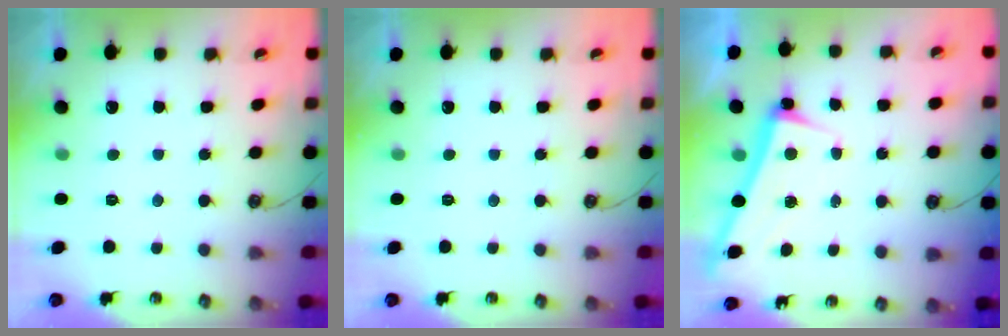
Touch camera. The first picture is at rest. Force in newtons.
{"total": 0.0}
{"total": 2.6, "press": 2.5, "slide": 0.7}